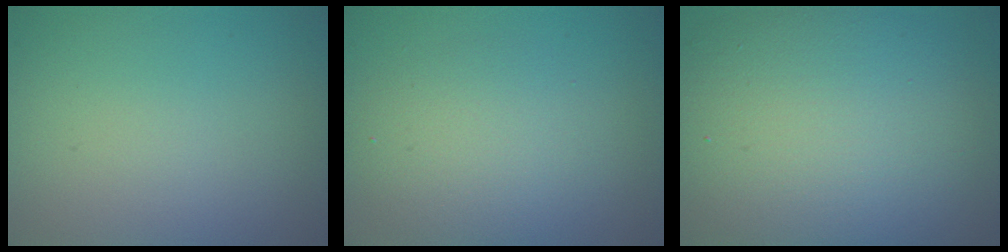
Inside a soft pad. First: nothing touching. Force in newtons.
{"total": 3.8, "press": 3.8, "slide": 0.2}
{"total": 12.6, "press": 12.6, "slide": 0.7}